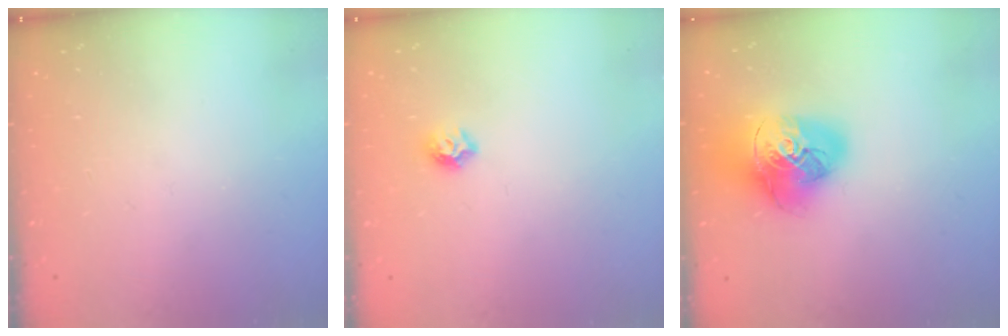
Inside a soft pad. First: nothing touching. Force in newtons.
{"total": 6.0, "press": 5.9, "slide": 0.8}
{"total": 17.3, "press": 17.2, "slide": 2.0}